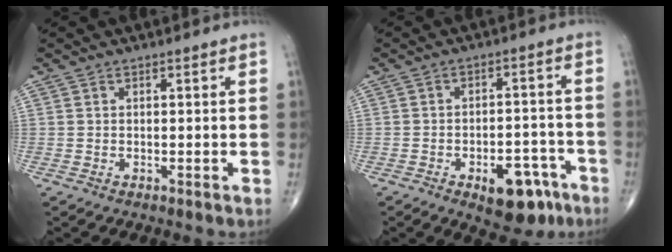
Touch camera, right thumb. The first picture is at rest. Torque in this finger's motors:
{"motor_torque": [2.77, 2.24, 0.59, -0.75, 0.04]}